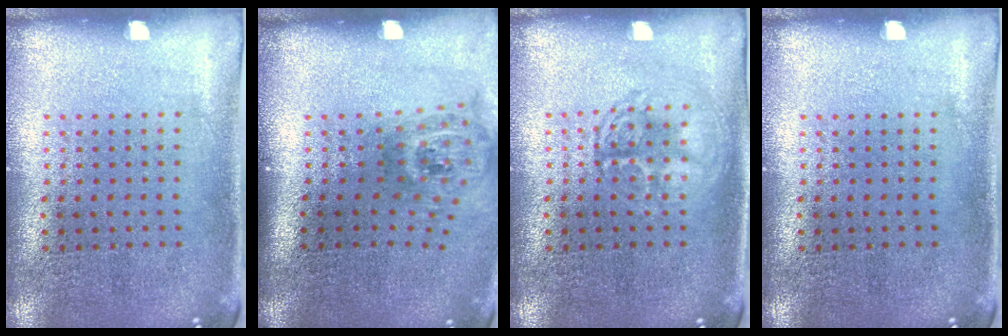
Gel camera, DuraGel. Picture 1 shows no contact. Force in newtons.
{"total": 1.9, "press": 1.4, "slide": 1.4}
{"total": 2.5, "press": 2.4, "slide": 0.3}
{"total": 0.0}